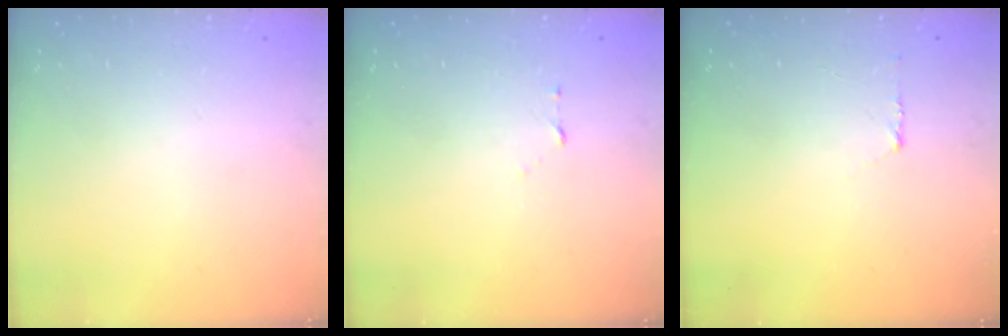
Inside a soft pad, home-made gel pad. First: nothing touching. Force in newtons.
{"total": 3.2, "press": 3.2, "slide": 0.3}
{"total": 5.3, "press": 5.2, "slide": 0.6}